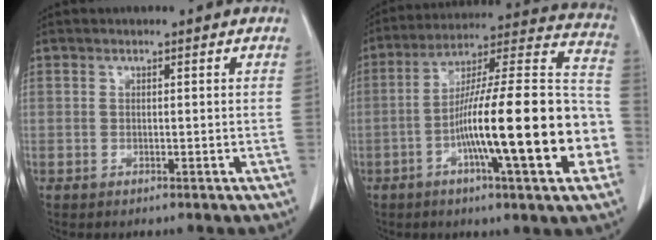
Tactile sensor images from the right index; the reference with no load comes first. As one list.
[{"total": 23.7, "force": [-6.4, 2.4, 22.7], "torque": [-0.294, 0.015, -0.100]}]